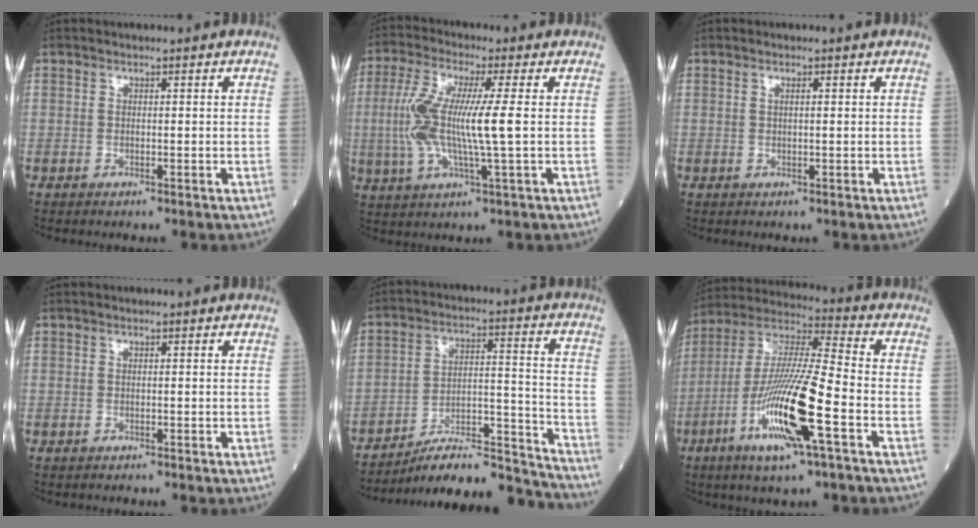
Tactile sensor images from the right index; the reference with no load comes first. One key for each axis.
{"total": 10.8, "fx": 0.2, "fy": 1.0, "fz": 10.8, "tx": -0.236, "ty": 0.005, "tz": 0.000}
{"total": 0.7, "fx": 0.3, "fy": 0.1, "fz": 0.6, "tx": -0.015, "ty": 0.000, "tz": 0.005}
{"total": 0.0}
{"total": 17.1, "fx": -16.6, "fy": 0.1, "fz": 3.9, "tx": -0.053, "ty": 0.039, "tz": -0.259}
{"total": 17.3, "fx": -6.4, "fy": 1.0, "fz": 16.1, "tx": -0.327, "ty": -0.018, "tz": -0.121}